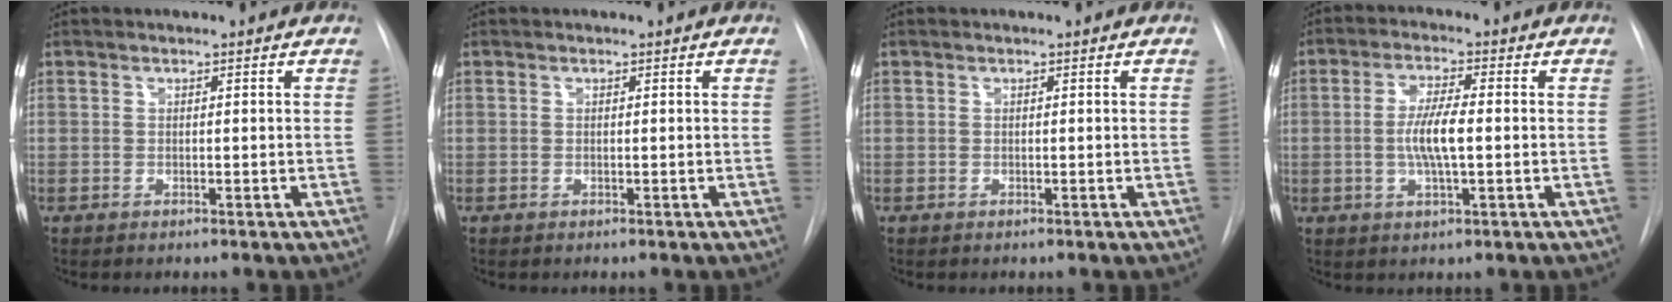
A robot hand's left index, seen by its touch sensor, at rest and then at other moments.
{"total": 0.0}
{"total": 0.0}
{"total": 6.0, "force": [-0.4, 1.0, 5.9], "torque": [-0.120, -0.001, -0.010]}